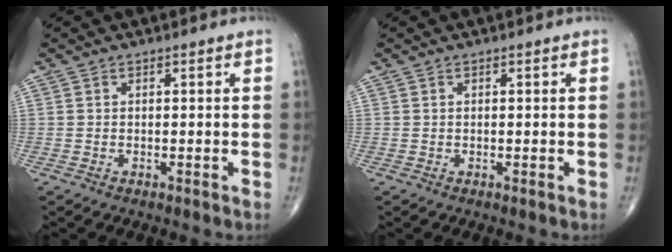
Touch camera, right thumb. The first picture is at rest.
{"total": 0.0}